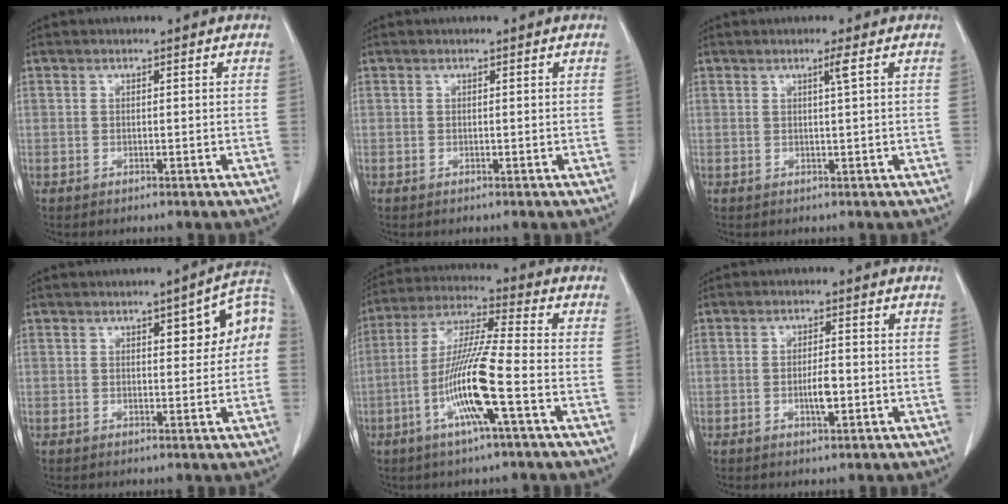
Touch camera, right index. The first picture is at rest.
{"total": 0.0}
{"total": 1.4, "force": [0.6, -0.5, 1.2], "torque": [-0.026, -0.004, 0.013]}
{"total": 7.3, "force": [1.5, 2.1, 6.9], "torque": [-0.081, 0.027, 0.014]}
{"total": 12.6, "force": [-4.2, -0.3, 11.9], "torque": [-0.239, -0.004, -0.087]}
{"total": 3.3, "force": [-0.9, 0.7, 3.1], "torque": [-0.058, 0.000, -0.012]}